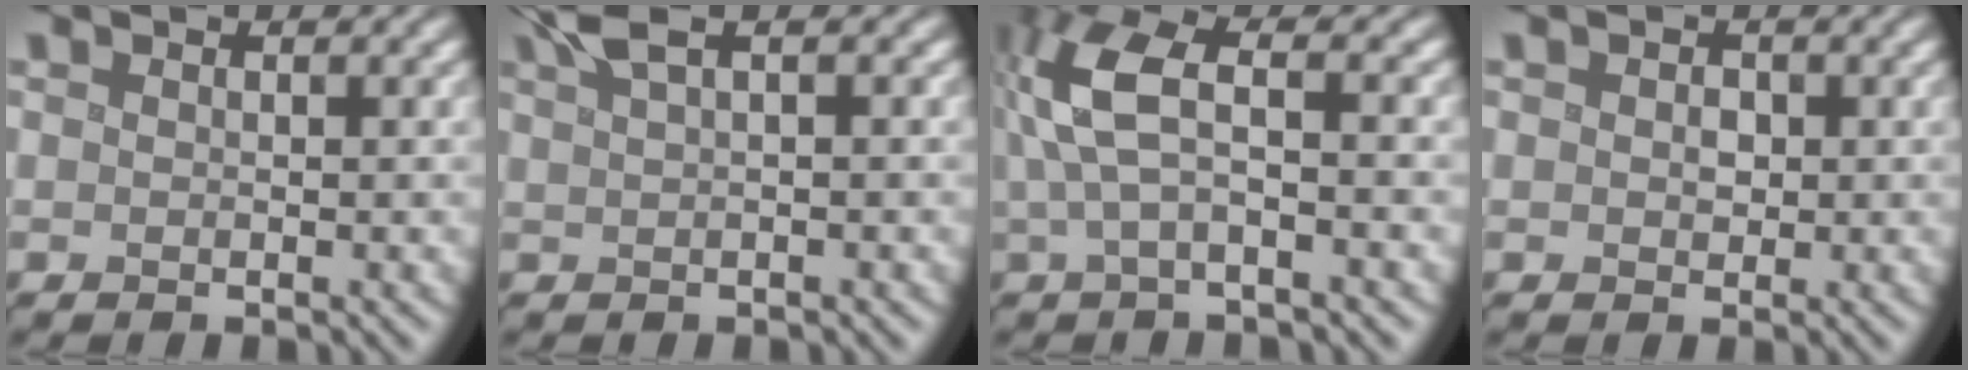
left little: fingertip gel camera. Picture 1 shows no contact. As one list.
[{"total": 3.3, "force": [1.7, 0.9, 2.7], "torque": [-0.042, 0.016, 0.028]}, {"total": 6.3, "force": [1.1, 2.2, 5.8], "torque": [-0.132, 0.015, 0.012]}, {"total": 1.1, "force": [0.1, 0.9, 0.7], "torque": [-0.012, -0.001, -0.001]}]